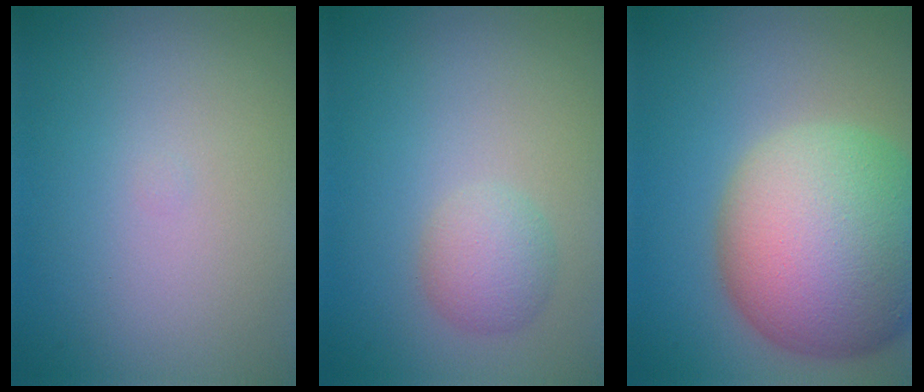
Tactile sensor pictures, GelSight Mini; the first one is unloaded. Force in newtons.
{"total": 2.4, "press": 2.4, "slide": 0.0}
{"total": 14.6, "press": 14.6, "slide": 1.3}